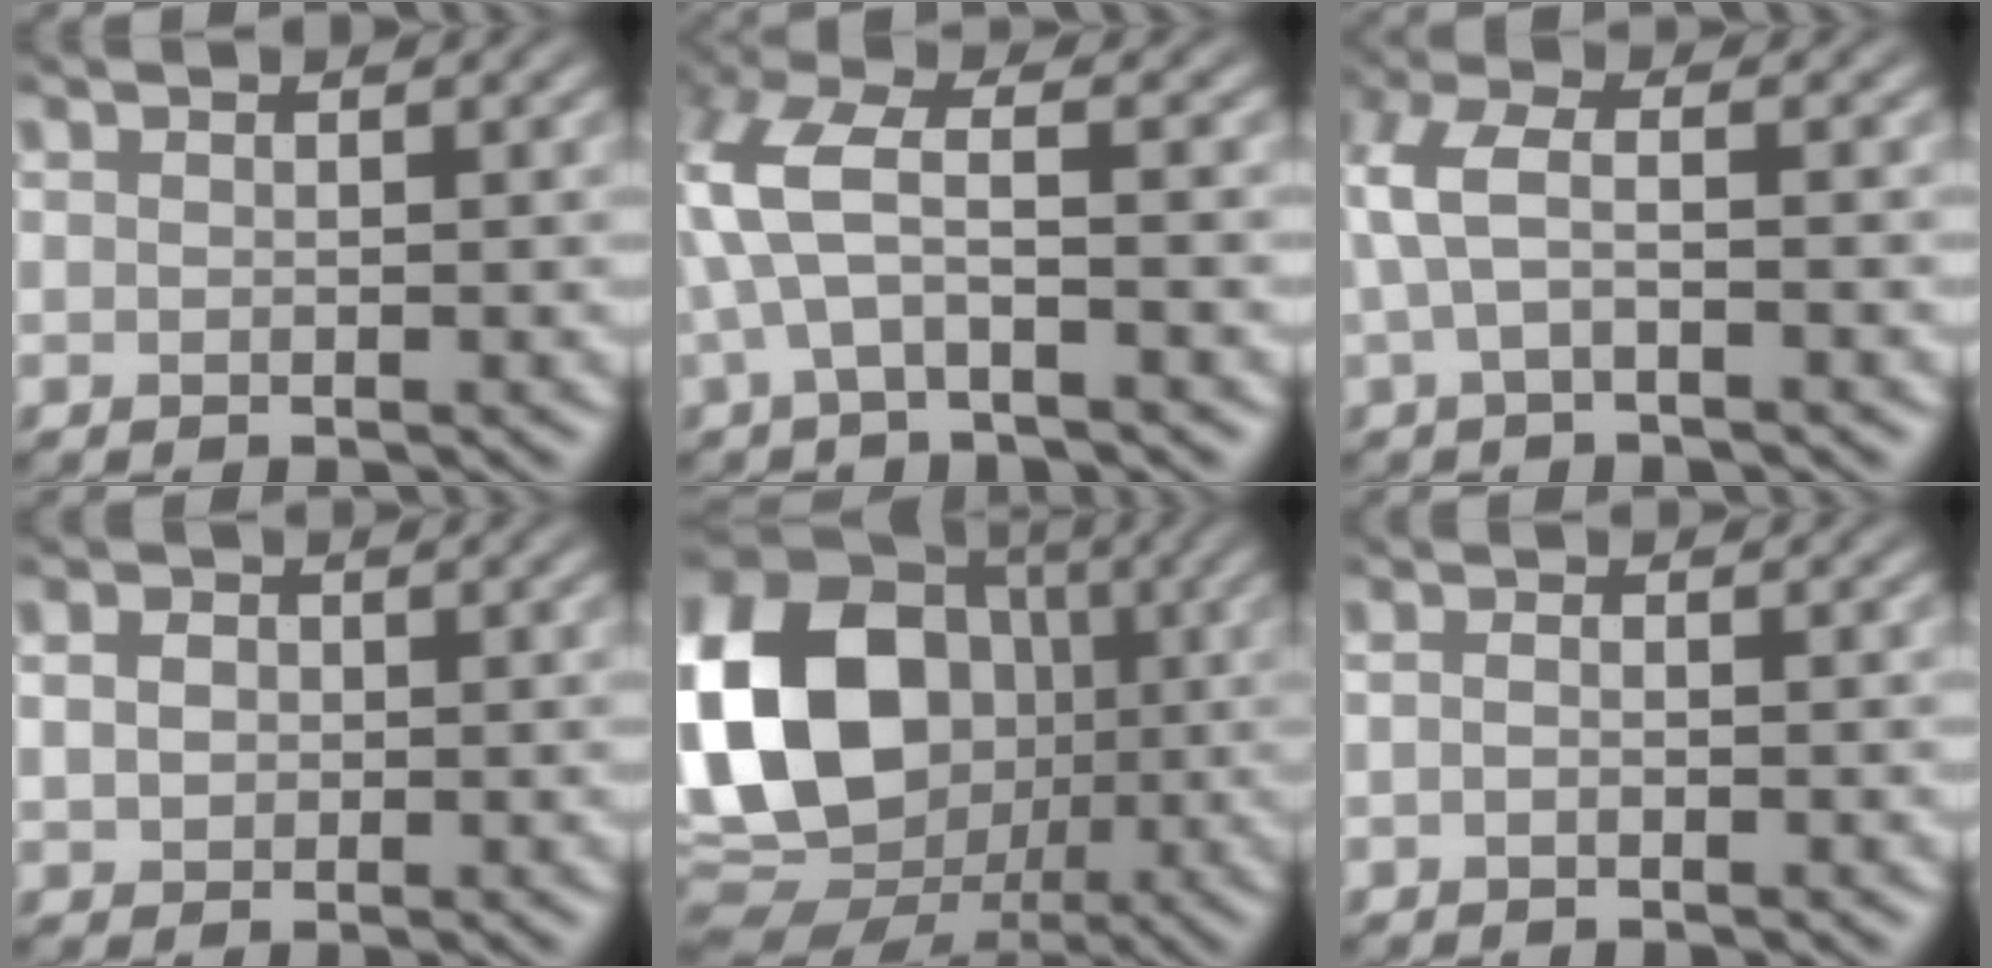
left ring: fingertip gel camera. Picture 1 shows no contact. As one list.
[{"total": 5.3, "force": [-0.6, 1.5, 5.1], "torque": [-0.118, 0.017, -0.024]}, {"total": 3.2, "force": [-0.3, 0.9, 3.1], "torque": [-0.074, 0.010, -0.013]}, {"total": 1.6, "force": [0.0, 1.4, 0.9], "torque": [-0.016, 0.005, -0.005]}, {"total": 20.3, "force": [-0.3, 16.5, 11.8], "torque": [-0.248, 0.005, -0.034]}, {"total": 0.9, "force": [-0.4, 0.3, 0.7], "torque": [-0.015, -0.001, -0.010]}]